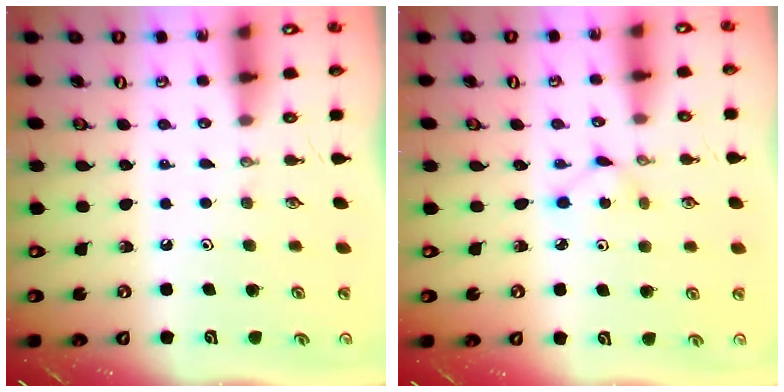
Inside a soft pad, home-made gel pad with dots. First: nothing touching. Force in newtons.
{"total": 2.8, "press": 2.8, "slide": 0.1}